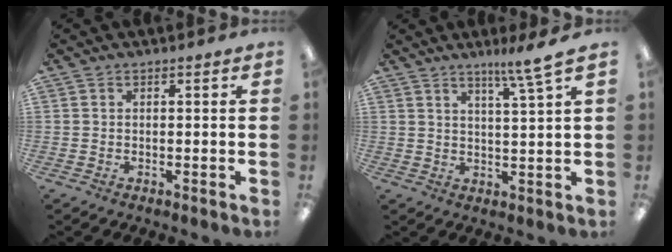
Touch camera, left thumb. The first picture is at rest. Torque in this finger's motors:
{"motor_torque": [0.16, -0.16, 0.56, -0.62, 0.02]}